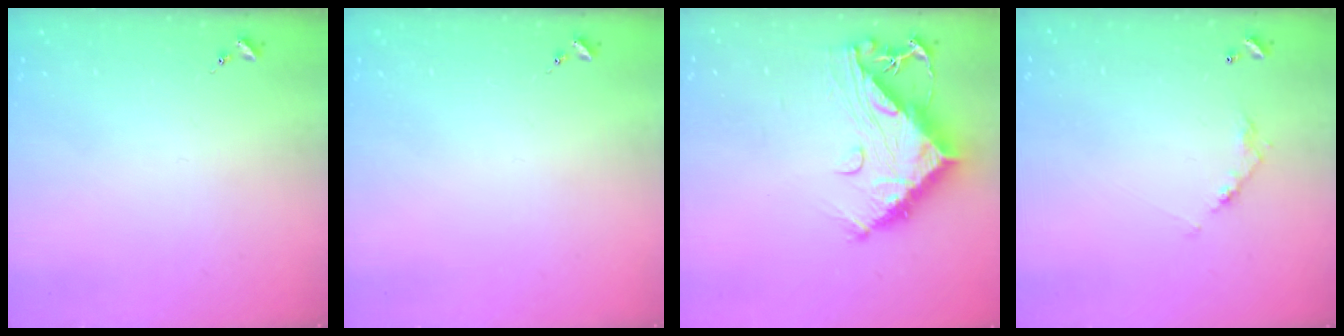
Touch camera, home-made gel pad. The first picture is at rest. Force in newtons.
{"total": 0.0}
{"total": 14.1, "press": 14.0, "slide": 1.3}
{"total": 6.0, "press": 6.0, "slide": 0.3}